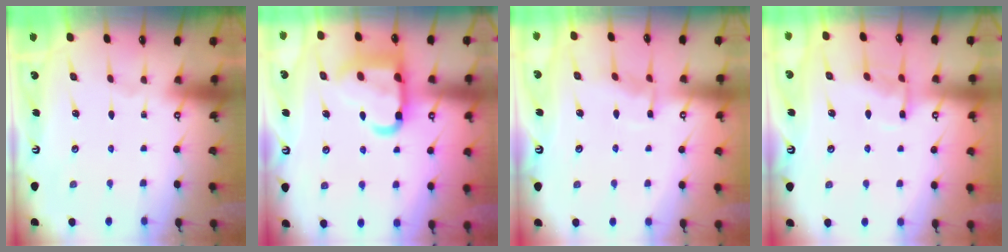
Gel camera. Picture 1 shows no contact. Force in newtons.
{"total": 17.2, "press": 17.2, "slide": 1.6}
{"total": 5.7, "press": 5.6, "slide": 0.6}
{"total": 8.2, "press": 8.1, "slide": 0.8}